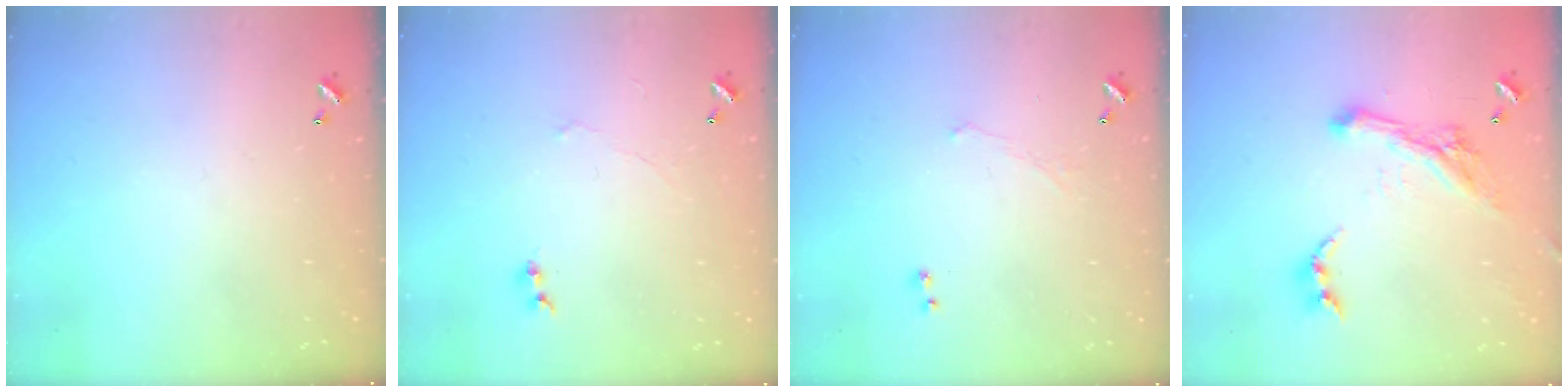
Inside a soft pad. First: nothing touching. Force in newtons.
{"total": 0.7, "press": 0.4, "slide": 0.6}
{"total": 0.7, "press": 0.2, "slide": 0.7}
{"total": 3.6, "press": 3.5, "slide": 1.0}